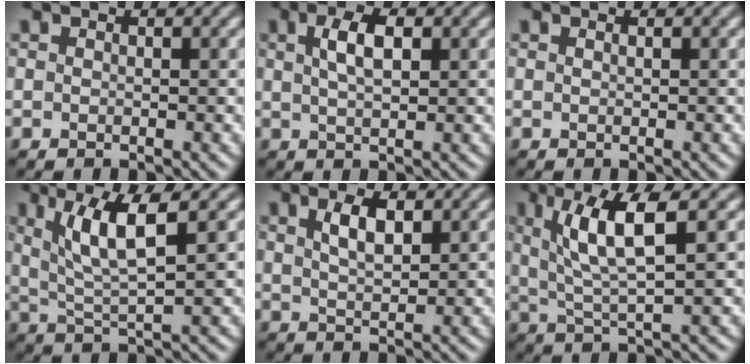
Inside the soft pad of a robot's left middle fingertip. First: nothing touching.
{"total": 3.2, "force": [1.1, 1.3, 2.7], "torque": [-0.052, 0.006, 0.022]}
{"total": 0.0}
{"total": 5.7, "force": [2.2, 1.2, 5.1], "torque": [-0.093, -0.001, 0.043]}
{"total": 2.8, "force": [1.3, 1.1, 2.2], "torque": [-0.042, 0.003, 0.026]}
{"total": 6.4, "force": [2.2, 1.4, 5.9], "torque": [-0.103, 0.003, 0.043]}